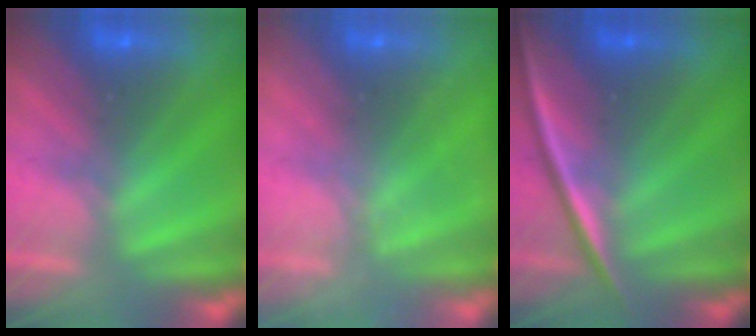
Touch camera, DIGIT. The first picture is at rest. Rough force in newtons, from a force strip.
{"total": 2.2}
{"total": 2.2}